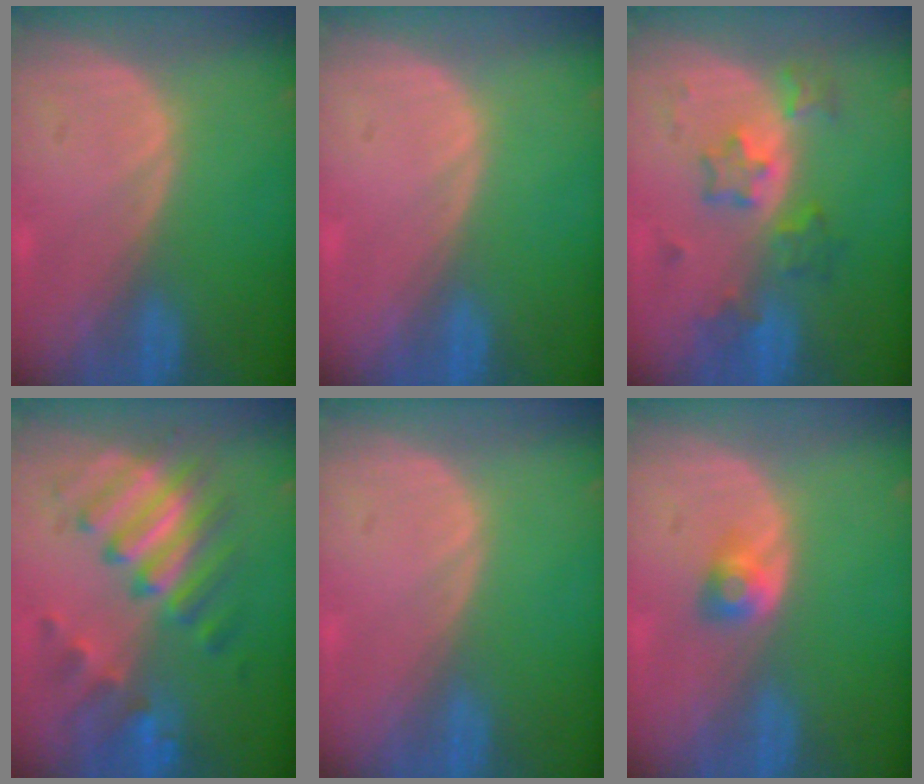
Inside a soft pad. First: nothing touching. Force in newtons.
{"total": 0.0}
{"total": 6.0, "press": 5.8, "slide": 1.6}
{"total": 8.7, "press": 8.7, "slide": 0.4}
{"total": 0.0}
{"total": 2.7, "press": 2.4, "slide": 1.2}